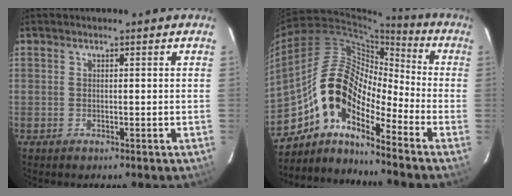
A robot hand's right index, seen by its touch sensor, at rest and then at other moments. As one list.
[{"total": 13.5, "force": [-8.4, 5.3, 9.2], "torque": [-0.152, 0.017, -0.178]}]